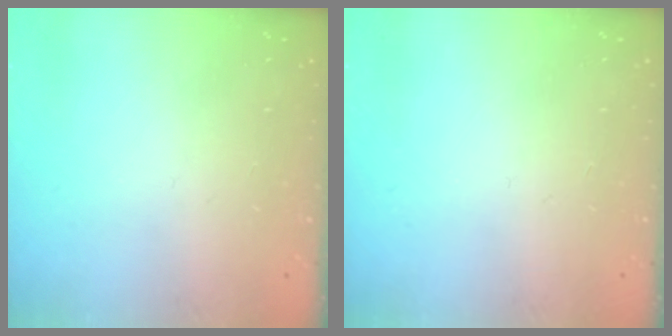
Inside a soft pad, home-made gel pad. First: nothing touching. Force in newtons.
{"total": 0.0}